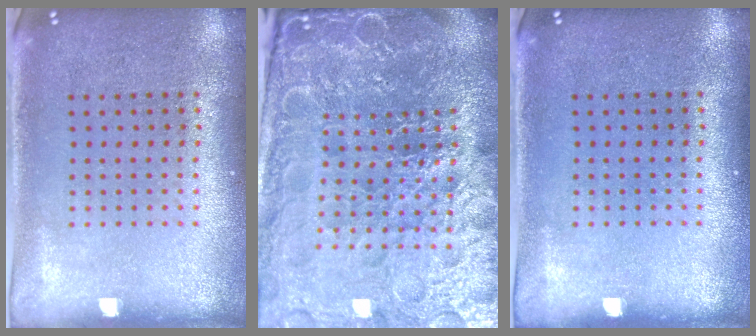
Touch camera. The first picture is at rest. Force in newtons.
{"total": 6.7, "press": 5.9, "slide": 3.1}
{"total": 0.0}